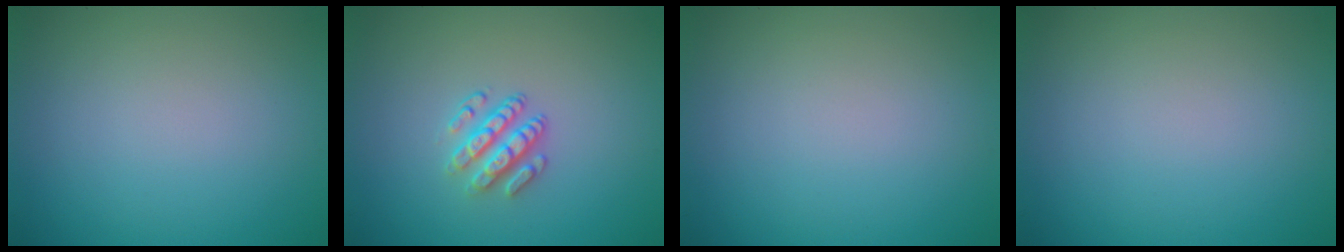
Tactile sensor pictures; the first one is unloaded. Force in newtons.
{"total": 2.9, "press": 2.5, "slide": 1.6}
{"total": 0.0}
{"total": 0.0}